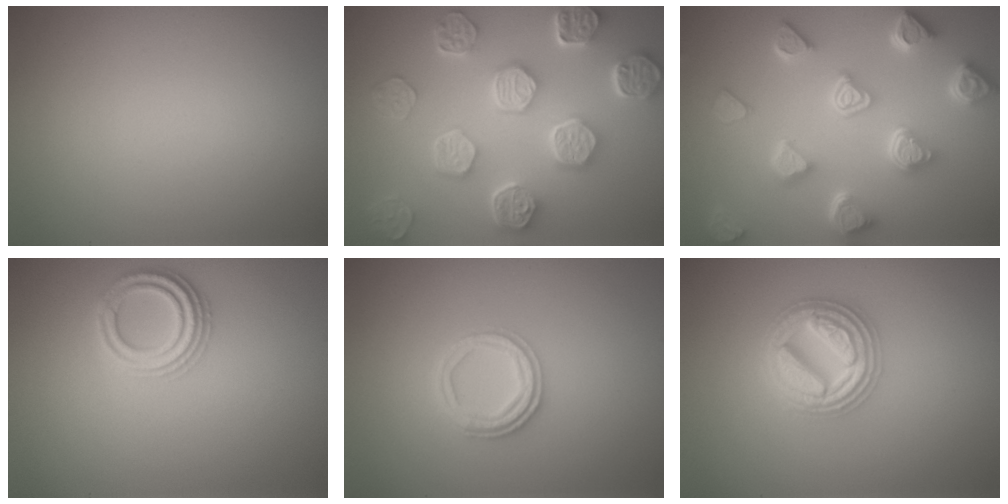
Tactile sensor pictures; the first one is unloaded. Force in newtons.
{"total": 7.9, "press": 6.1, "slide": 5.0}
{"total": 6.7, "press": 5.4, "slide": 3.9}
{"total": 2.7, "press": 2.6, "slide": 0.8}
{"total": 2.4, "press": 2.3, "slide": 0.7}
{"total": 4.9, "press": 4.8, "slide": 0.7}